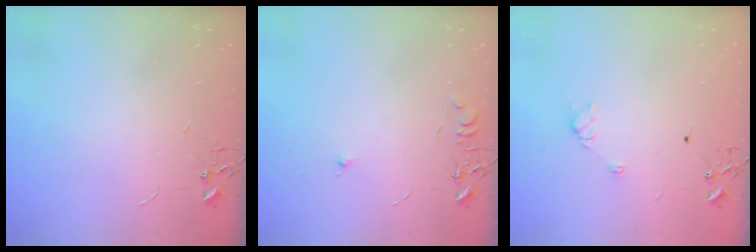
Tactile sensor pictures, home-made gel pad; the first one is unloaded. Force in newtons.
{"total": 6.0, "press": 5.9, "slide": 0.7}
{"total": 6.5, "press": 6.5, "slide": 0.7}